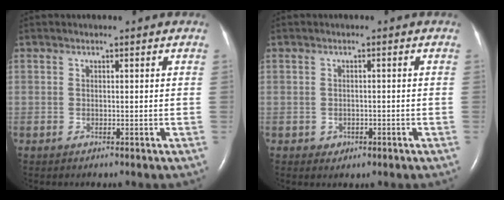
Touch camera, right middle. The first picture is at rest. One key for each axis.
{"total": 1.2, "fx": -0.4, "fy": 1.1, "fz": 0.4, "tx": -0.005, "ty": 0.004, "tz": -0.001}